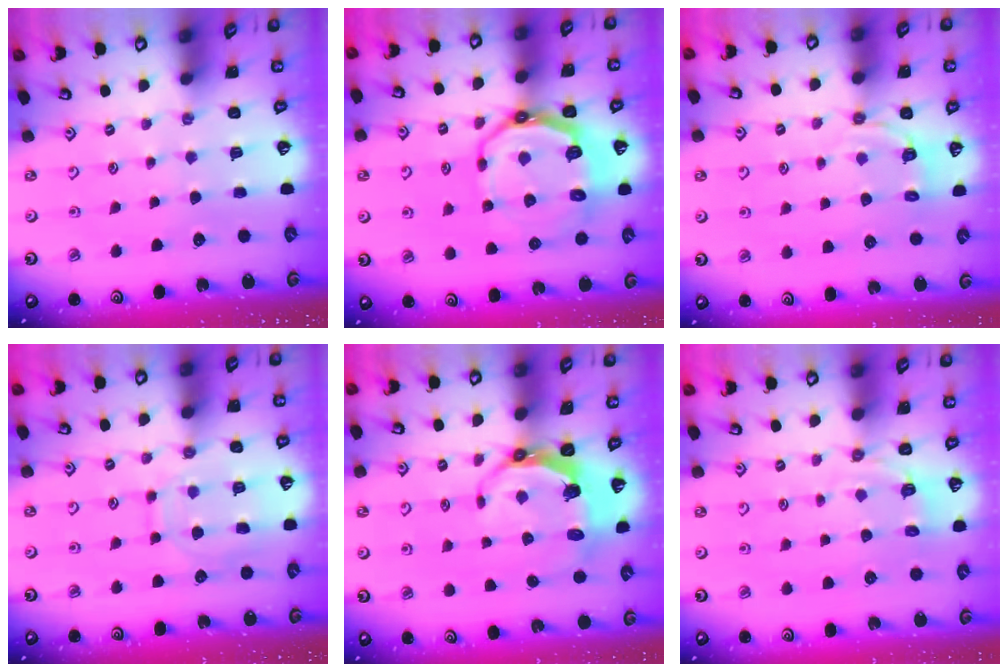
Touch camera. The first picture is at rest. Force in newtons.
{"total": 13.2, "press": 12.6, "slide": 4.2}
{"total": 3.3, "press": 2.8, "slide": 1.8}
{"total": 11.3, "press": 11.2, "slide": 1.1}
{"total": 5.3, "press": 4.1, "slide": 3.5}
{"total": 2.9, "press": 2.0, "slide": 2.1}